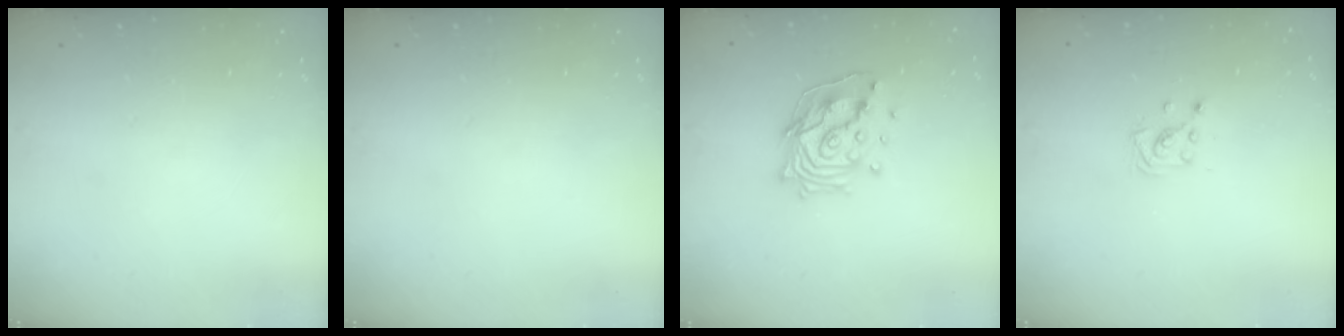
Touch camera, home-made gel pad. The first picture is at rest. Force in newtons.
{"total": 0.0}
{"total": 14.4, "press": 14.3, "slide": 1.6}
{"total": 3.7, "press": 3.6, "slide": 0.6}